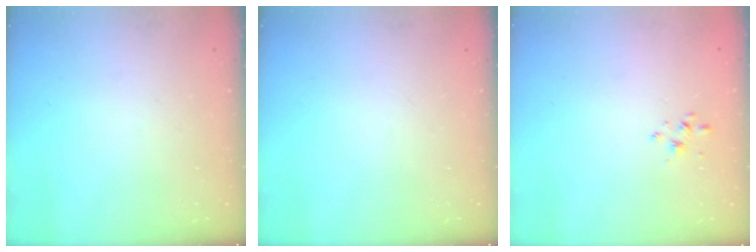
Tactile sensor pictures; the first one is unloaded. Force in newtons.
{"total": 0.0}
{"total": 1.9, "press": 1.8, "slide": 0.7}